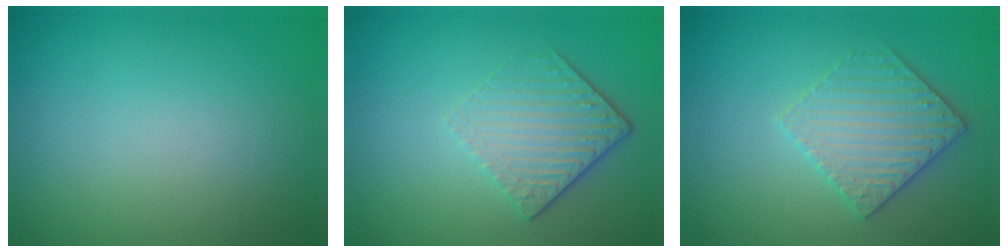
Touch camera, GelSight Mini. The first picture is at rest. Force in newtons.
{"total": 4.2, "press": 2.8, "slide": 3.1}
{"total": 3.2, "press": 3.0, "slide": 1.1}